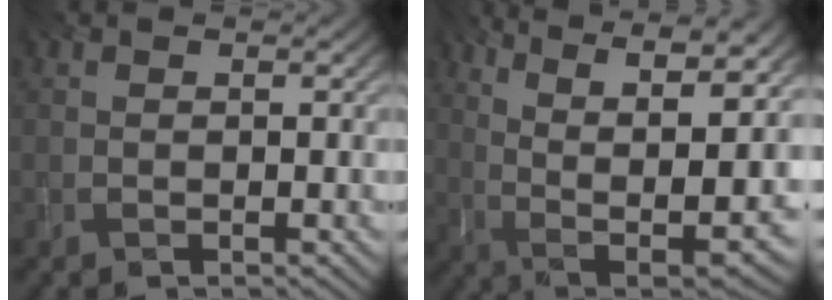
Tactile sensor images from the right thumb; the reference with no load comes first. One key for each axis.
{"total": 15.5, "fx": 5.6, "fy": 6.4, "fz": 12.9, "tx": -0.219, "ty": 0.026, "tz": 0.101}